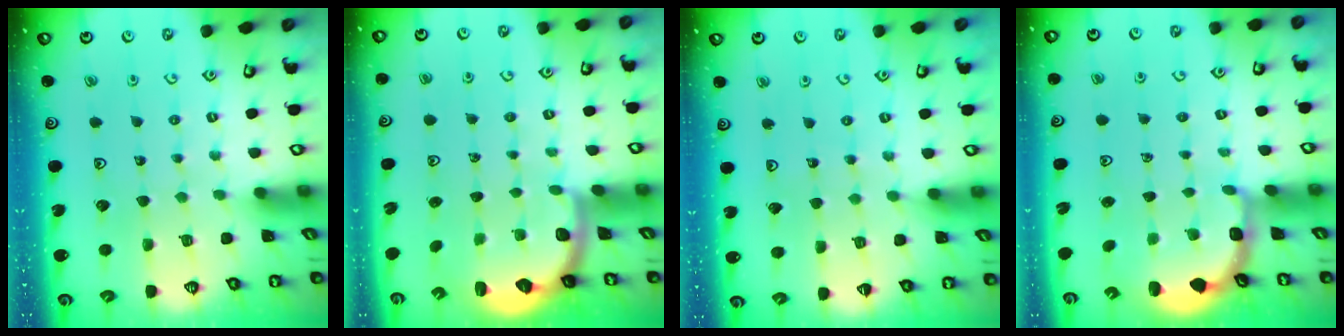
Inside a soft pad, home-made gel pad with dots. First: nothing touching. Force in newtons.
{"total": 2.5, "press": 2.1, "slide": 1.3}
{"total": 3.1, "press": 3.1, "slide": 0.3}
{"total": 2.7, "press": 2.4, "slide": 1.4}